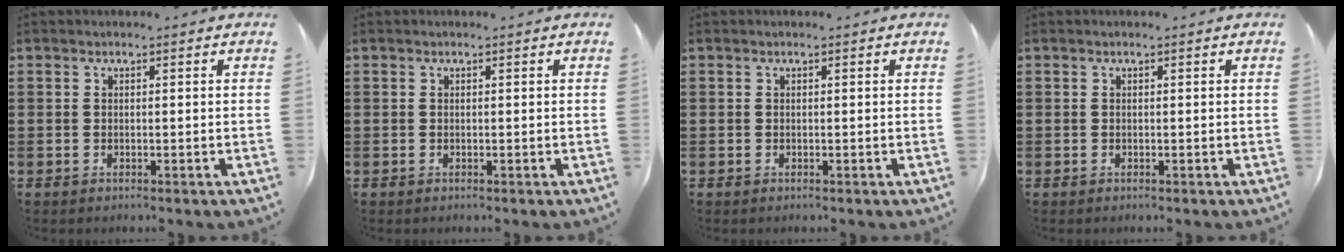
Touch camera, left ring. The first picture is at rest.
{"total": 0.0}
{"total": 0.0}
{"total": 0.0}